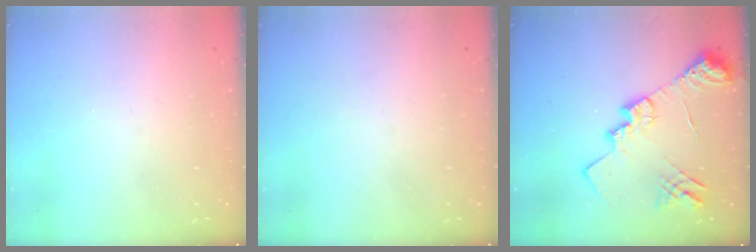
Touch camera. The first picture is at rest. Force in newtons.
{"total": 0.0}
{"total": 19.1, "press": 19.0, "slide": 1.6}